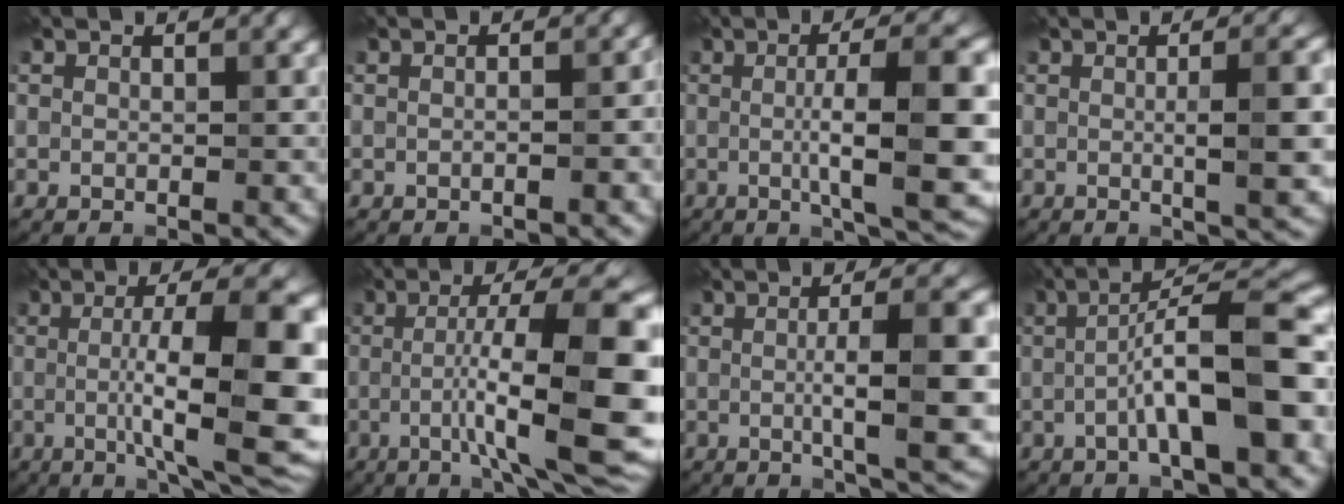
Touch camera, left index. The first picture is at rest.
{"total": 1.2, "force": [-0.4, 0.3, 1.1], "torque": [-0.016, 0.002, -0.010]}
{"total": 11.1, "force": [-0.4, 2.7, 10.8], "torque": [-0.137, 0.000, -0.008]}
{"total": 6.2, "force": [0.1, 1.4, 6.1], "torque": [-0.079, 0.005, 0.000]}
{"total": 12.6, "force": [-0.7, 3.2, 12.1], "torque": [-0.156, -0.001, -0.012]}
{"total": 13.2, "force": [-1.7, 2.7, 12.8], "torque": [-0.173, 0.011, -0.024]}
{"total": 9.2, "force": [-0.3, 2.1, 9.0], "torque": [-0.117, 0.000, -0.004]}
{"total": 9.4, "force": [-1.7, 1.9, 9.1], "torque": [-0.127, 0.018, -0.033]}